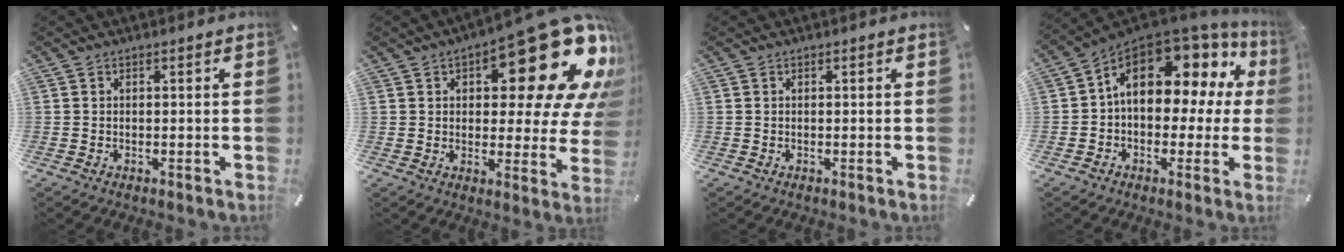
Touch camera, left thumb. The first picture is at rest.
{"total": 24.6, "force": [13.3, 9.7, 18.3], "torque": [-0.231, -0.094, 0.215]}
{"total": 0.0}
{"total": 15.5, "force": [5.8, 9.5, 10.7], "torque": [-0.161, -0.034, 0.100]}